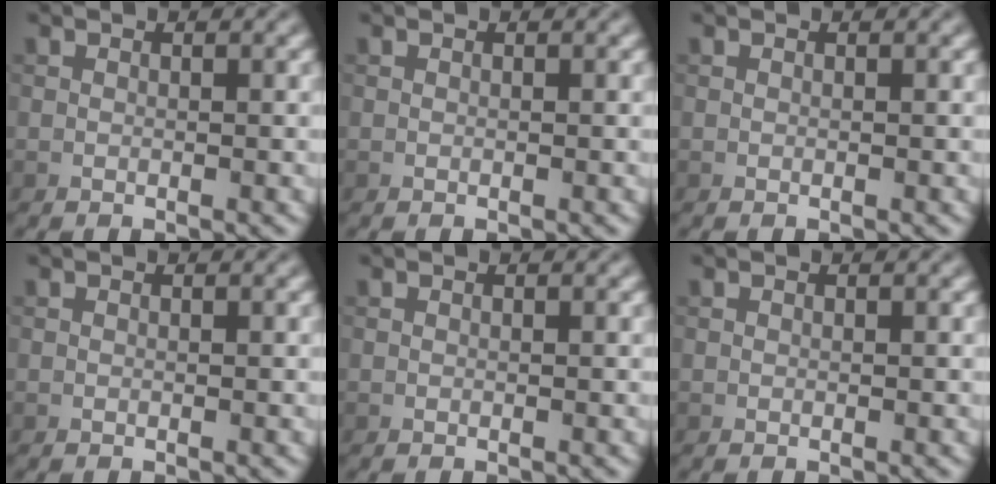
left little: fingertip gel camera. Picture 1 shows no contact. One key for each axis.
{"total": 0.0}
{"total": 0.0}
{"total": 0.0}
{"total": 0.0}
{"total": 0.0}